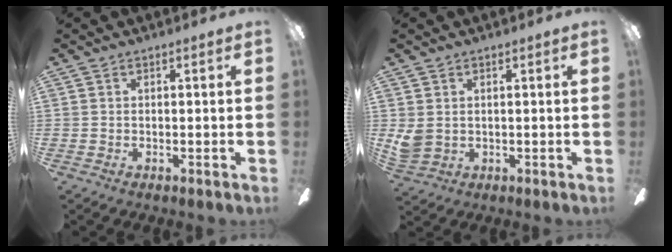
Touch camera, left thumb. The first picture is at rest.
{"total": 3.9, "force": [1.4, 3.1, 1.8], "torque": [-0.035, -0.003, 0.028]}